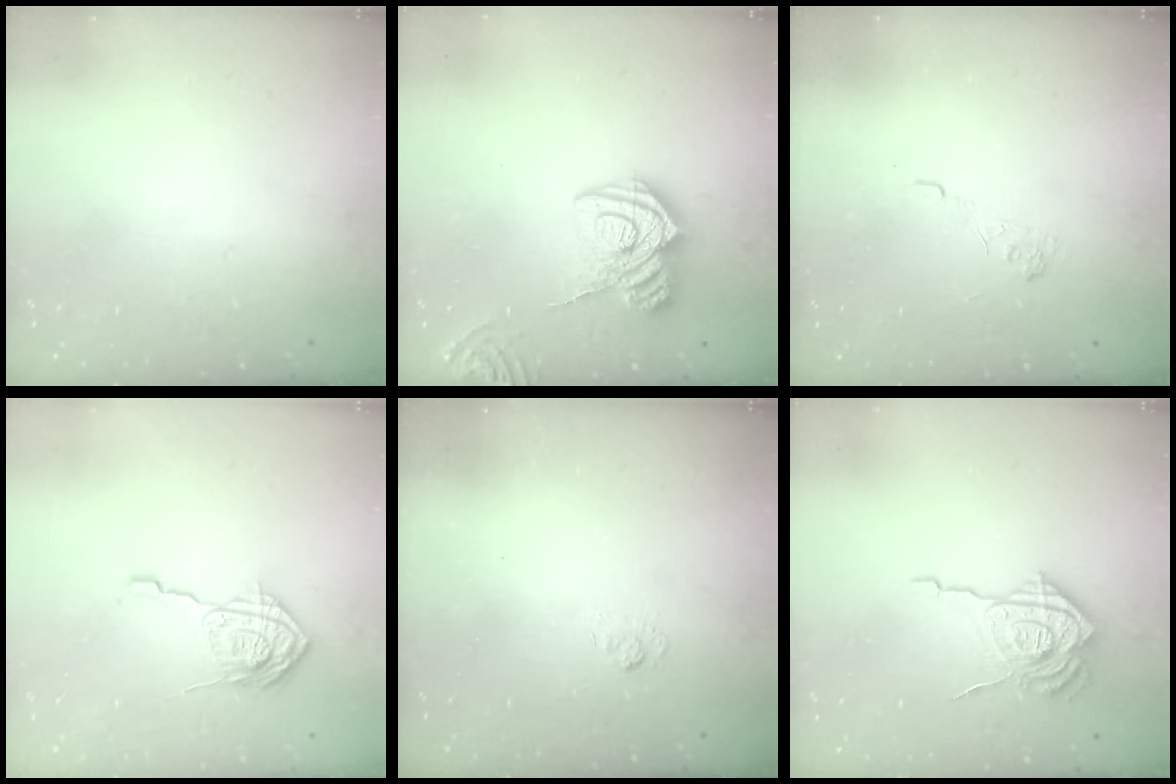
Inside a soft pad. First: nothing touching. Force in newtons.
{"total": 16.0, "press": 15.9, "slide": 1.7}
{"total": 3.7, "press": 3.4, "slide": 1.4}
{"total": 14.9, "press": 14.9, "slide": 0.5}
{"total": 2.7, "press": 2.3, "slide": 1.5}
{"total": 16.2, "press": 16.1, "slide": 1.7}